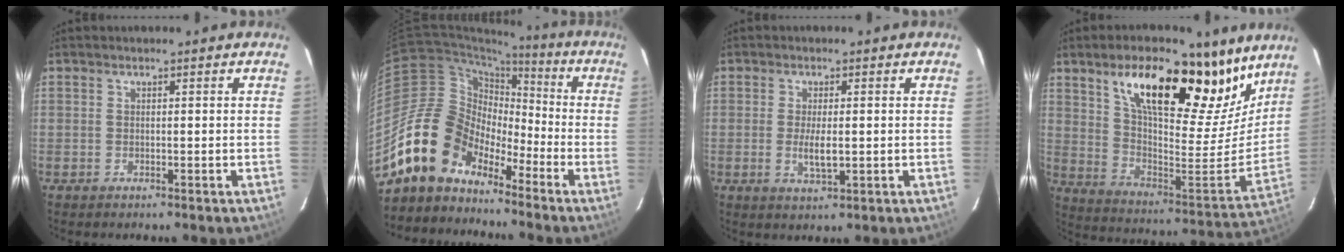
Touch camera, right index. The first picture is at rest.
{"total": 13.7, "force": [-10.2, 8.0, 4.3], "torque": [-0.088, 0.031, -0.198]}
{"total": 4.0, "force": [-0.4, 1.3, 3.8], "torque": [-0.074, -0.011, -0.006]}
{"total": 27.1, "force": [18.1, 10.2, 17.4], "torque": [-0.266, -0.002, 0.308]}